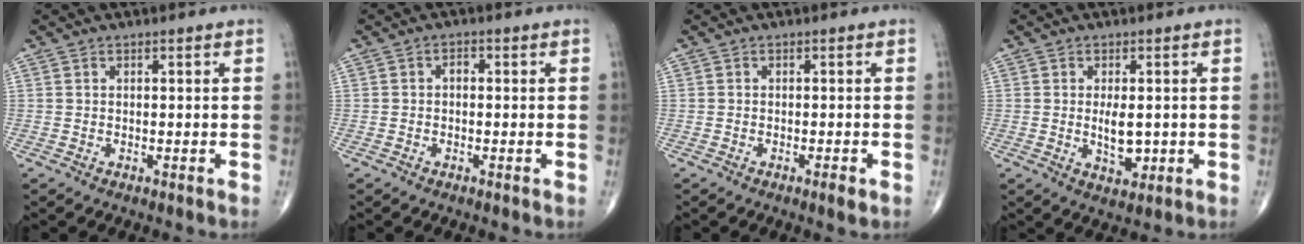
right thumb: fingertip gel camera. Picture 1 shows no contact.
{"total": 1.4, "force": [-0.2, 1.0, 1.0], "torque": [-0.009, 0.006, -0.008]}
{"total": 1.5, "force": [-0.8, 0.3, 1.3], "torque": [-0.023, -0.003, -0.015]}
{"total": 5.0, "force": [-0.2, 2.5, 4.3], "torque": [-0.059, -0.010, 0.001]}